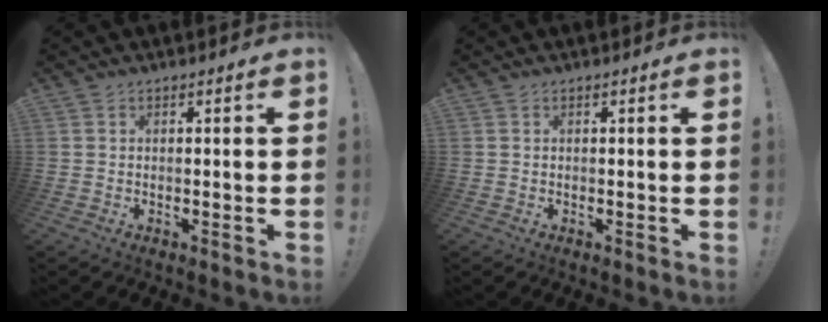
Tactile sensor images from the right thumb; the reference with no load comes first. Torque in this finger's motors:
{"motor_torque": [-0.13, 0.03, -0.15, 0.09, 0.02]}